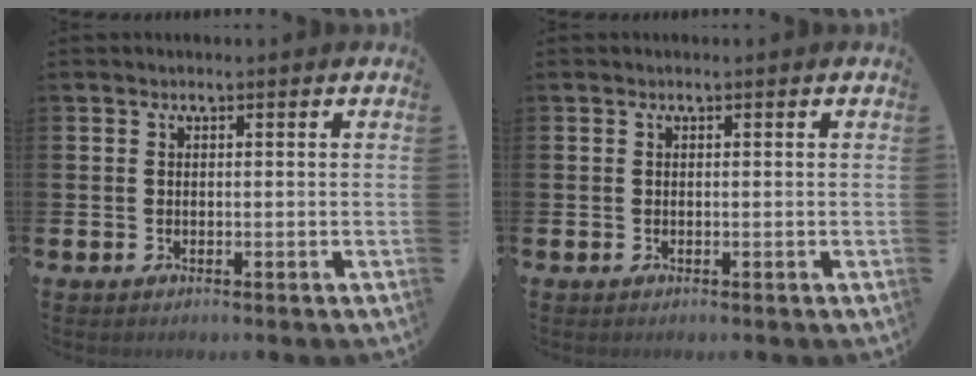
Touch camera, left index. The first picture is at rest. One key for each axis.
{"total": 0.0}